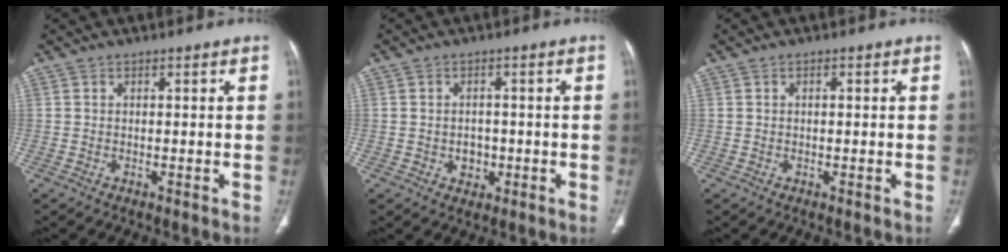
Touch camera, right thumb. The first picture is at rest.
{"total": 3.2, "force": [-0.8, 2.7, 1.6], "torque": [-0.007, 0.005, -0.006]}
{"total": 0.5, "force": [0.1, 0.2, 0.5], "torque": [-0.010, 0.002, 0.002]}